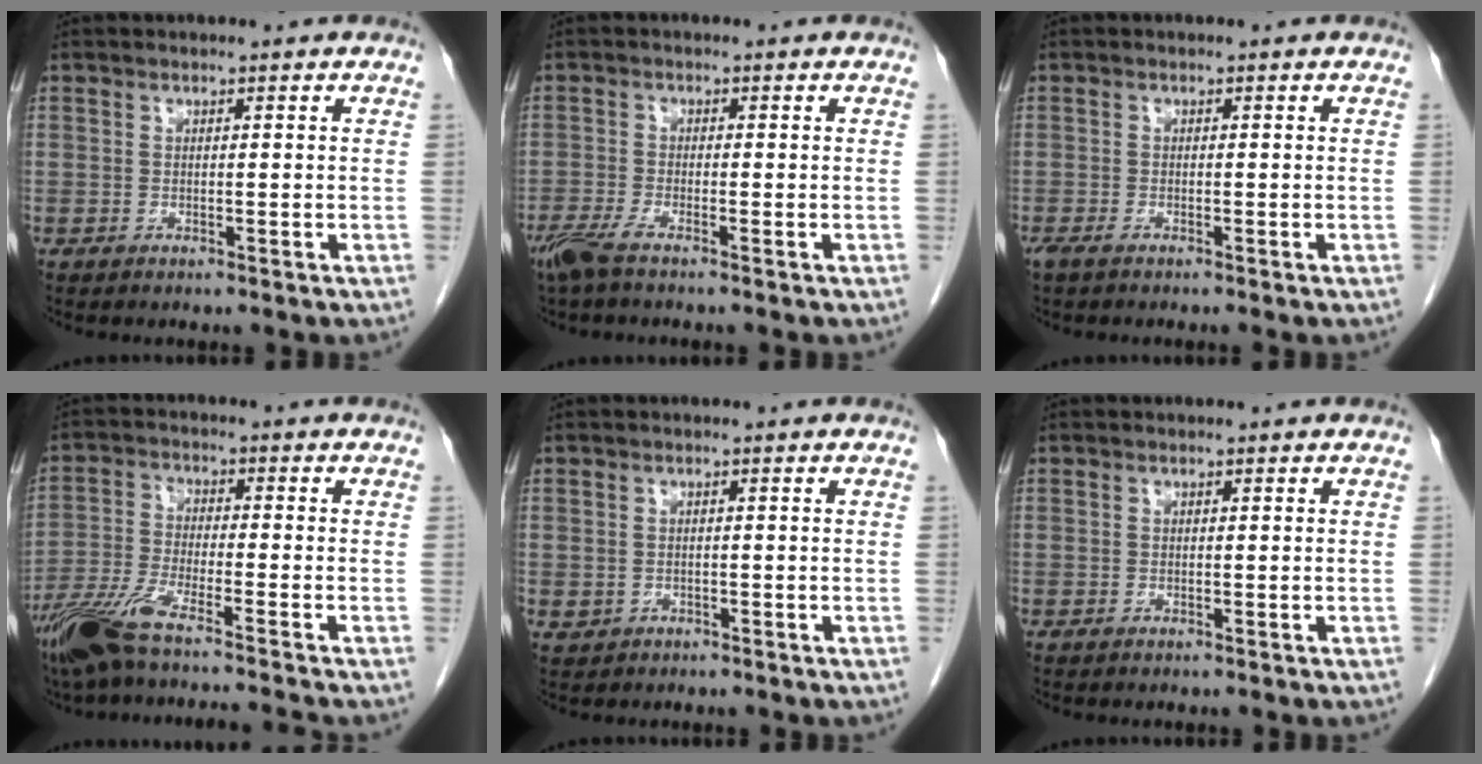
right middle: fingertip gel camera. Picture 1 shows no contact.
{"total": 3.3, "force": [-2.4, 0.2, 2.2], "torque": [-0.049, -0.008, -0.054]}
{"total": 1.4, "force": [-1.1, 0.1, 0.9], "torque": [-0.020, -0.004, -0.022]}
{"total": 11.6, "force": [-9.4, -0.5, 6.8], "torque": [-0.129, -0.025, -0.166]}
{"total": 1.3, "force": [-0.4, 1.2, 0.3], "torque": [-0.005, 0.004, -0.001]}
{"total": 0.0}